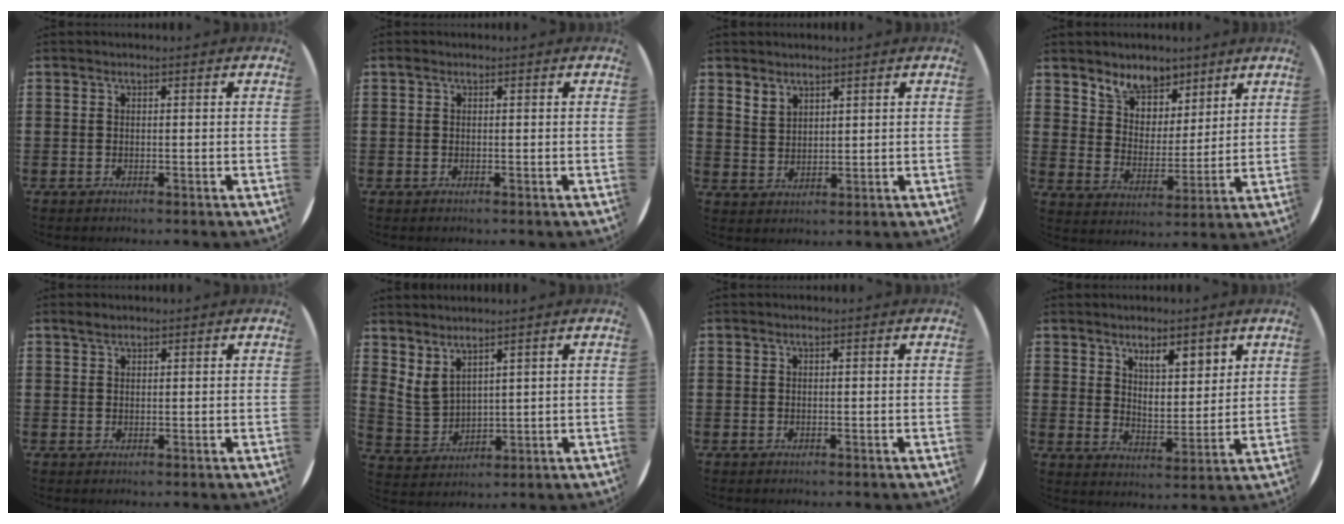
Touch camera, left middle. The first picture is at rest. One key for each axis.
{"total": 0.0}
{"total": 2.3, "fx": 2.1, "fy": 1.0, "fz": 0.0, "tx": -0.003, "ty": -0.004, "tz": 0.042}
{"total": 6.6, "fx": 5.6, "fy": 3.3, "fz": 0.6, "tx": -0.044, "ty": -0.020, "tz": 0.106}
{"total": 1.2, "fx": 1.1, "fy": 0.4, "fz": 0.4, "tx": -0.002, "ty": 0.001, "tz": 0.018}
{"total": 3.5, "fx": 3.1, "fy": 1.2, "fz": 1.1, "tx": -0.032, "ty": -0.011, "tz": 0.057}
{"total": 0.0}
{"total": 5.8, "fx": 4.6, "fy": 2.2, "fz": 2.7, "tx": -0.047, "ty": -0.019, "tz": 0.080}